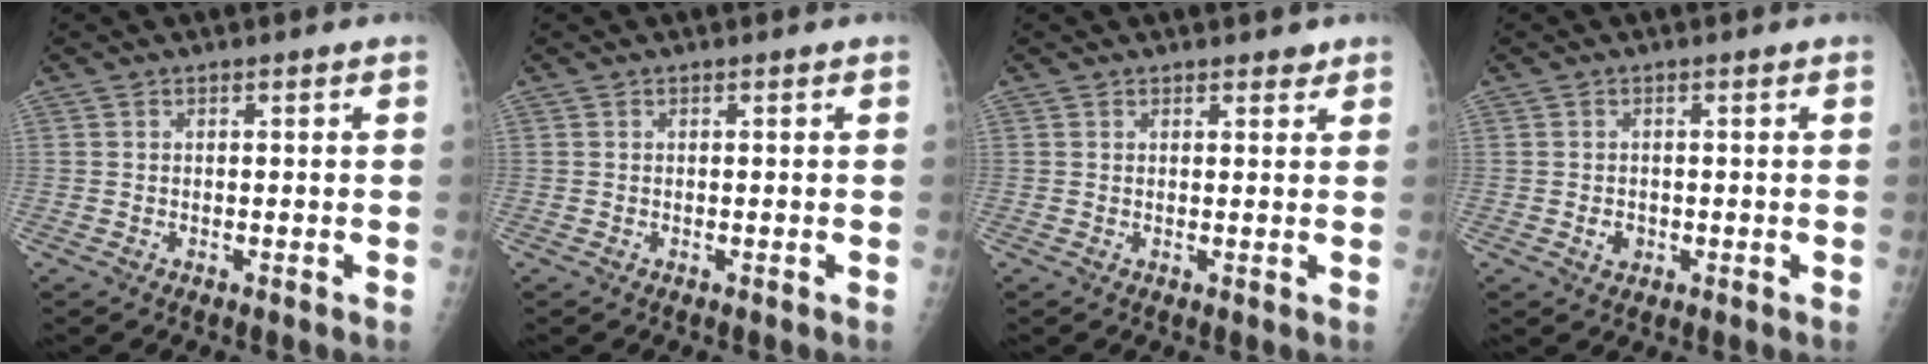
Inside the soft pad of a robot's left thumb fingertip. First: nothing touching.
{"total": 0.0}
{"total": 1.8, "force": [1.4, 0.9, 0.6], "torque": [0.005, -0.007, 0.014]}
{"total": 2.0, "force": [-0.4, 1.7, 1.0], "torque": [-0.007, 0.002, -0.002]}